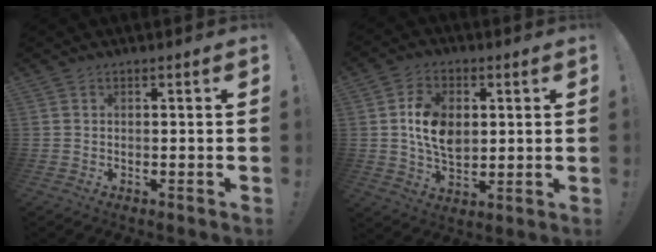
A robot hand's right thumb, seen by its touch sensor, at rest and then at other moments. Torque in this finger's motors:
{"motor_torque": [1.85, 1.85, 0.13, -0.06, 0.17]}